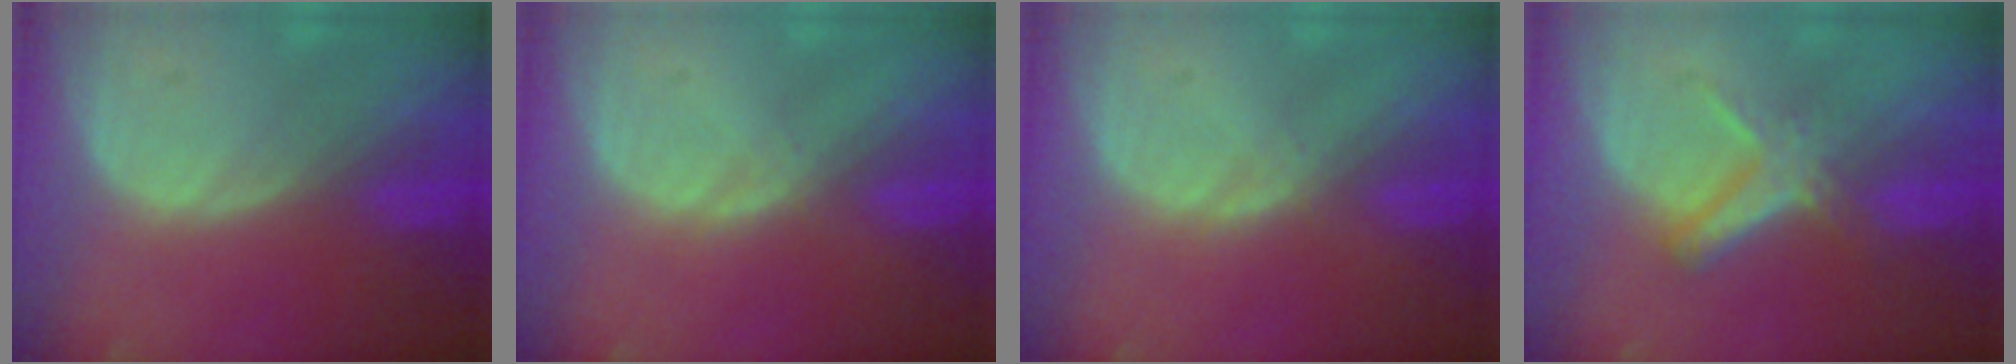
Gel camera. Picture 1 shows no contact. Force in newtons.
{"total": 0.6, "press": 0.6, "slide": 0.1}
{"total": 0.6, "press": 0.6, "slide": 0.1}
{"total": 5.6, "press": 5.2, "slide": 2.2}